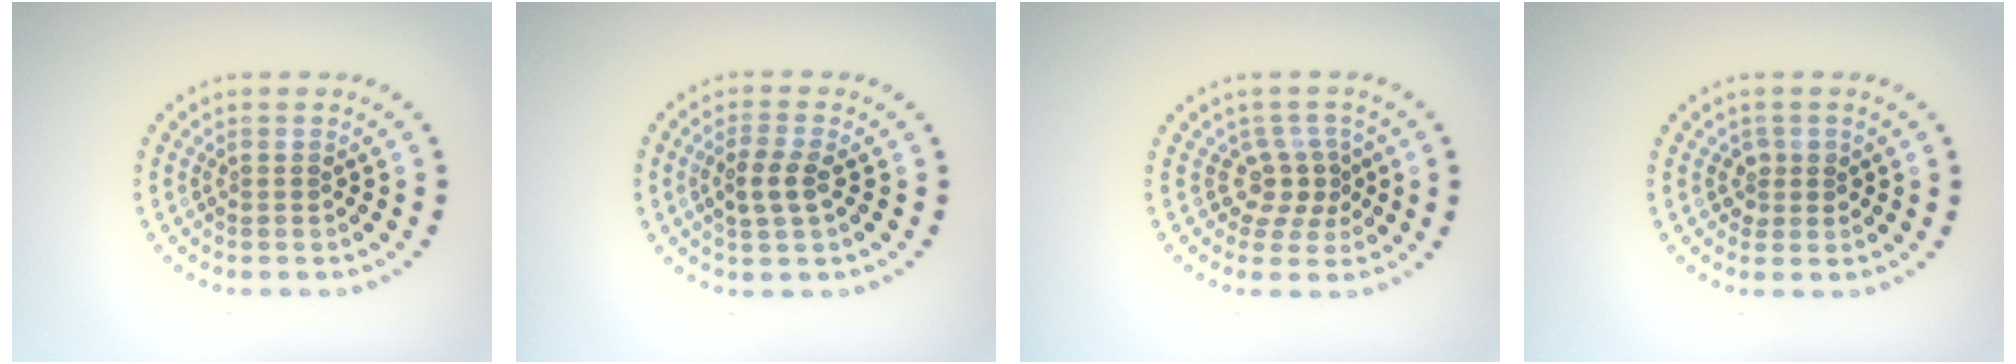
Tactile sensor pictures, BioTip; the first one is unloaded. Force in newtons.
{"total": 2.6, "press": 2.5, "slide": 0.8}
{"total": 2.6, "press": 1.9, "slide": 1.8}
{"total": 1.3, "press": 1.2, "slide": 0.6}